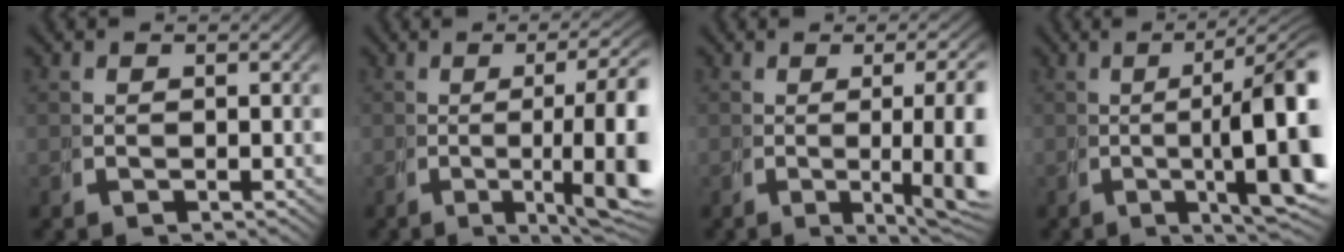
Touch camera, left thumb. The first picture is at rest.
{"total": 10.6, "force": [-1.5, 3.5, 9.9], "torque": [-0.132, -0.005, -0.025]}
{"total": 8.5, "force": [-1.5, 2.4, 8.0], "torque": [-0.104, -0.002, -0.025]}
{"total": 11.3, "force": [-0.2, 3.5, 10.8], "torque": [-0.143, -0.003, -0.008]}